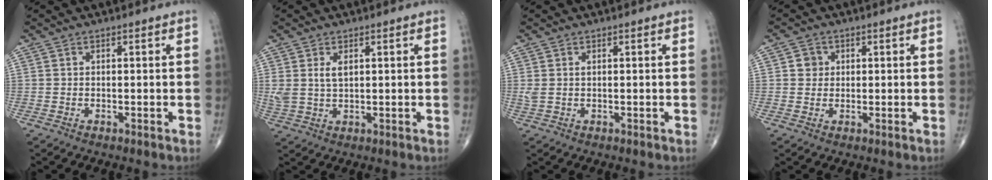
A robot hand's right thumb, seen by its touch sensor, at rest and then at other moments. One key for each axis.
{"total": 4.2, "fx": 1.4, "fy": 2.2, "fz": 3.2, "tx": -0.068, "ty": -0.001, "tz": 0.034}
{"total": 1.7, "fx": 0.4, "fy": 0.9, "fz": 1.4, "tx": -0.041, "ty": 0.012, "tz": 0.015}
{"total": 2.6, "fx": 0.6, "fy": 2.4, "fz": 0.7, "tx": 0.003, "ty": 0.001, "tz": 0.005}